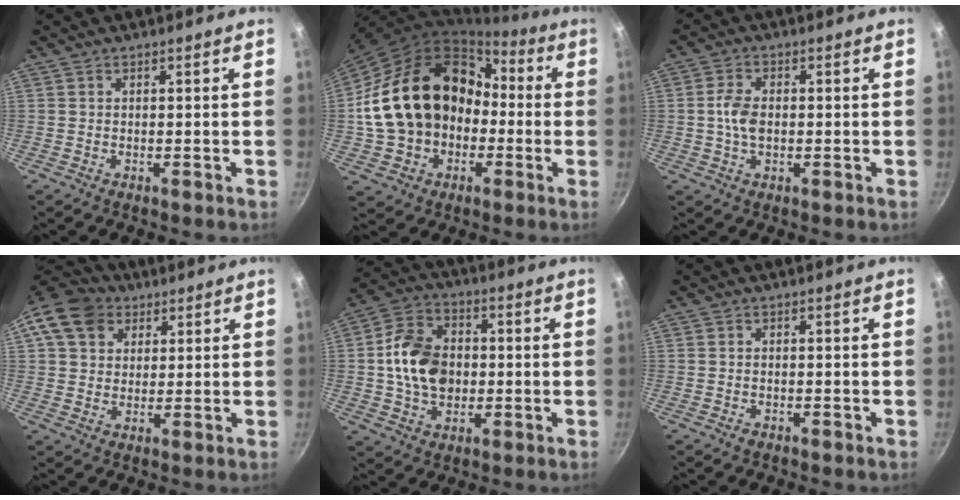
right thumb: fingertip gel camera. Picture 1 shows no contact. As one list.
[{"total": 22.3, "force": [-0.8, 17.4, 14.0], "torque": [-0.220, 0.069, 0.002]}, {"total": 4.9, "force": [-0.2, 3.0, 3.9], "torque": [-0.073, 0.010, -0.008]}, {"total": 11.2, "force": [4.6, 8.8, 5.2], "torque": [-0.077, 0.010, 0.070]}, {"total": 13.2, "force": [0.0, 9.7, 8.9], "torque": [-0.137, 0.018, -0.009]}, {"total": 0.8, "force": [-0.5, 0.5, 0.4], "torque": [-0.010, 0.003, -0.008]}]